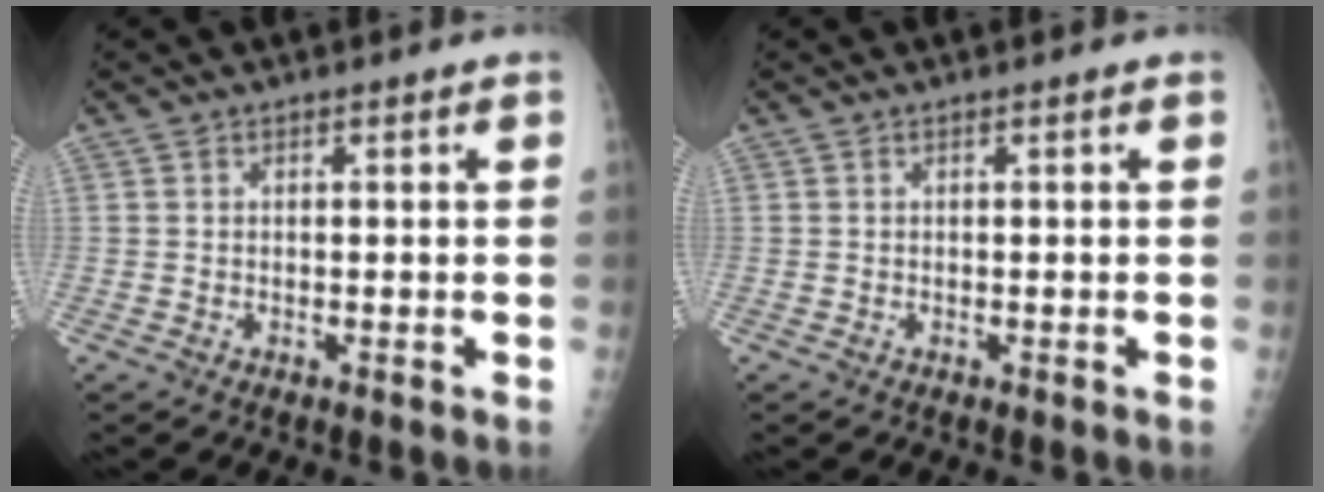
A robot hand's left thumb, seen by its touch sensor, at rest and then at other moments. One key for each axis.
{"total": 0.0}